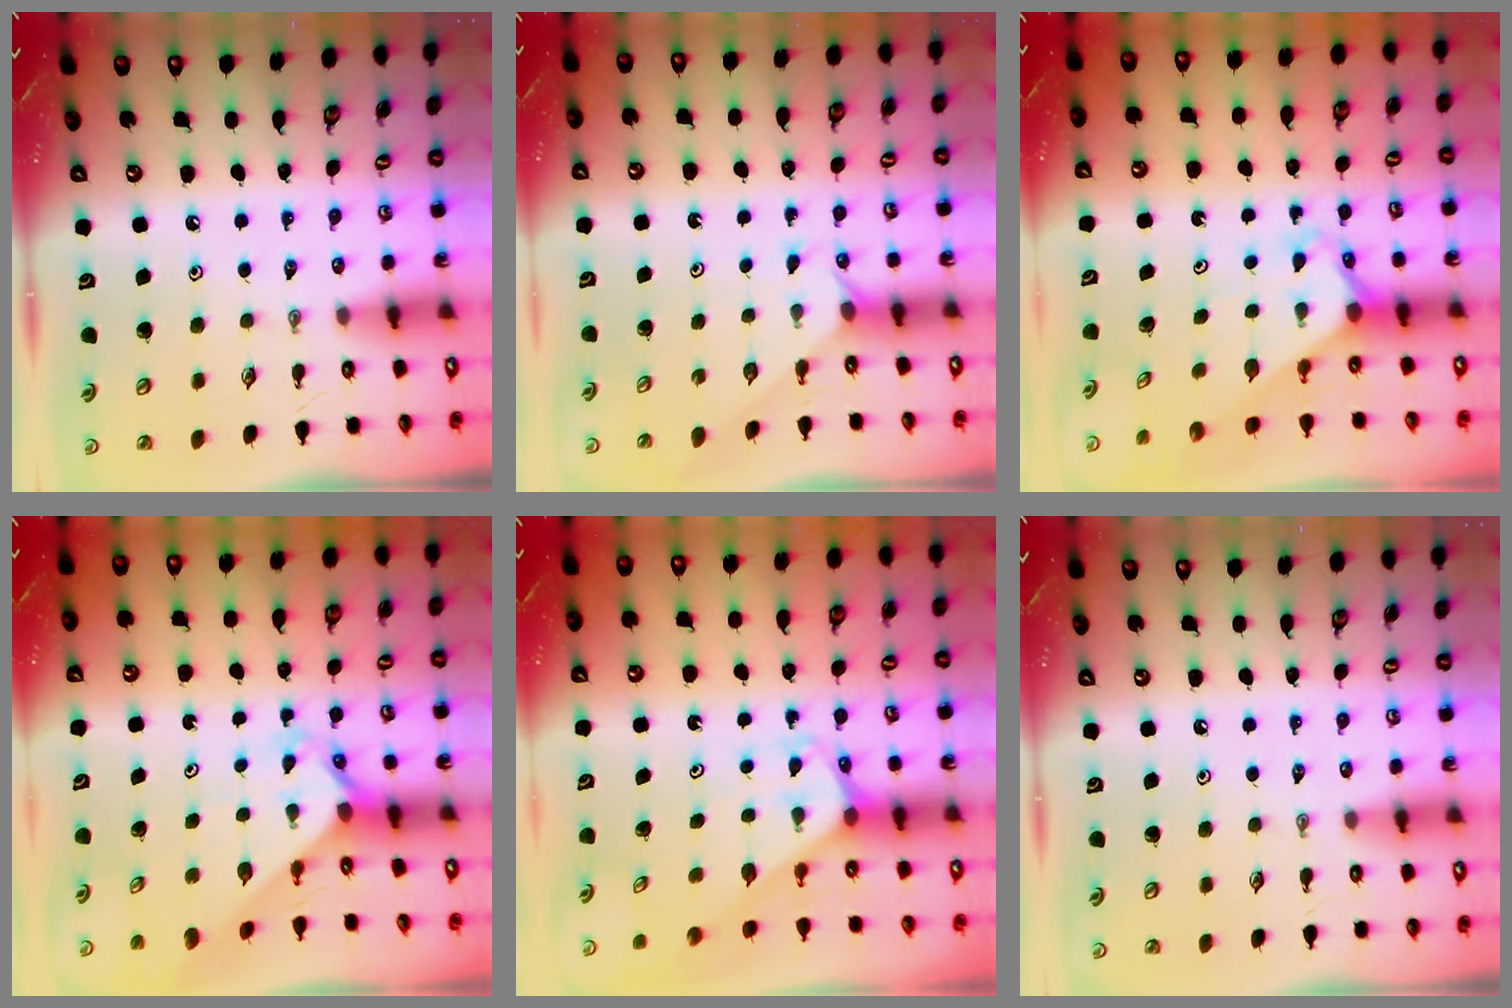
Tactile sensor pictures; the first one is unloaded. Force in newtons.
{"total": 1.6, "press": 1.6, "slide": 0.3}
{"total": 2.3, "press": 2.3, "slide": 0.2}
{"total": 2.5, "press": 2.5, "slide": 0.3}
{"total": 2.6, "press": 2.6, "slide": 0.1}
{"total": 0.0}